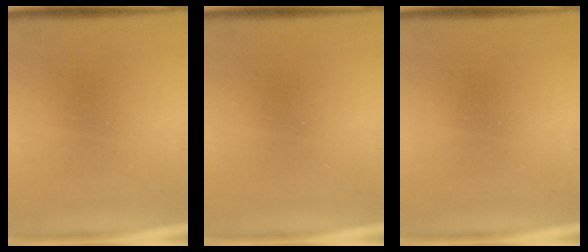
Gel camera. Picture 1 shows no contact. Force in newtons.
{"total": 0.0}
{"total": 0.0}